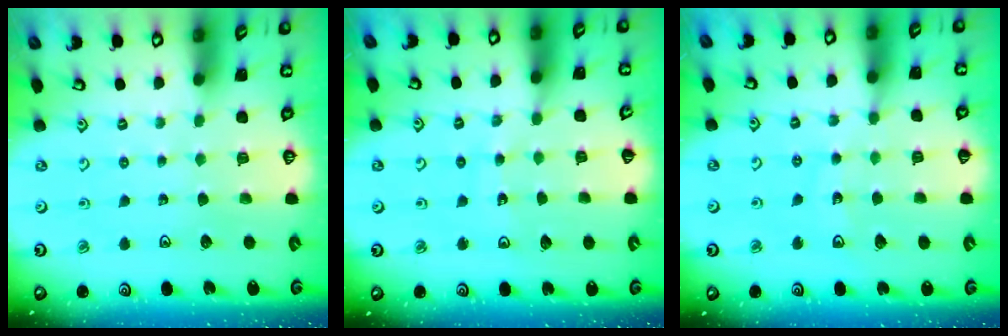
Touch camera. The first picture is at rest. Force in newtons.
{"total": 9.0, "press": 9.0, "slide": 1.0}
{"total": 10.3, "press": 9.9, "slide": 3.1}